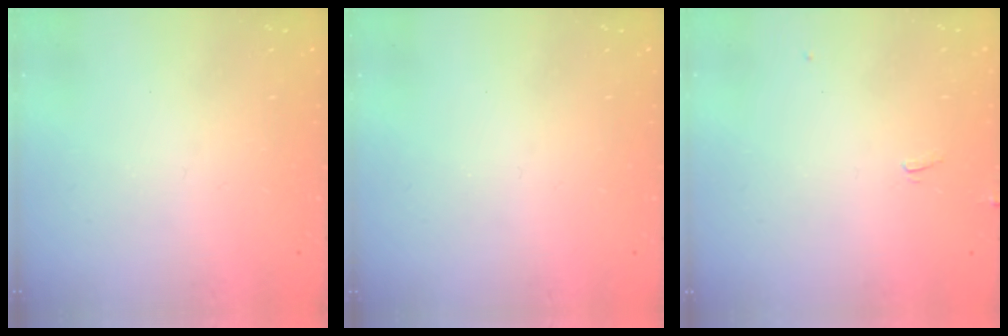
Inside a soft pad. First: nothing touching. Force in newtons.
{"total": 0.0}
{"total": 1.2, "press": 1.0, "slide": 0.6}